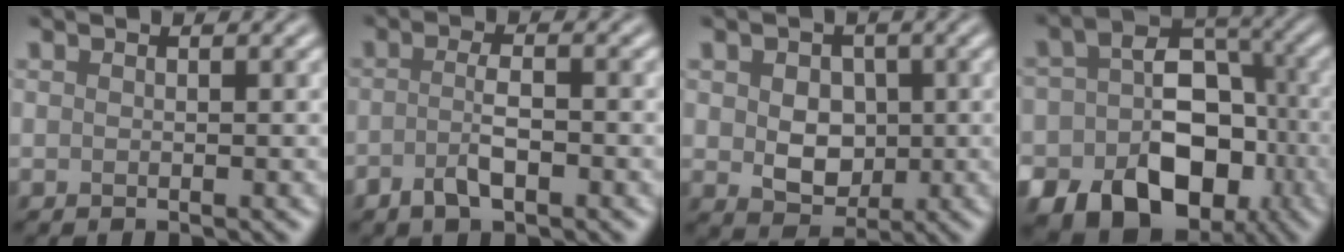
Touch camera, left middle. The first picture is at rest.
{"total": 2.7, "force": [-1.3, 0.8, 2.3], "torque": [-0.047, 0.005, -0.027]}
{"total": 4.6, "force": [0.2, 3.5, 3.1], "torque": [-0.049, -0.002, 0.007]}
{"total": 14.7, "force": [-6.0, 11.3, 7.3], "torque": [-0.076, -0.017, -0.109]}